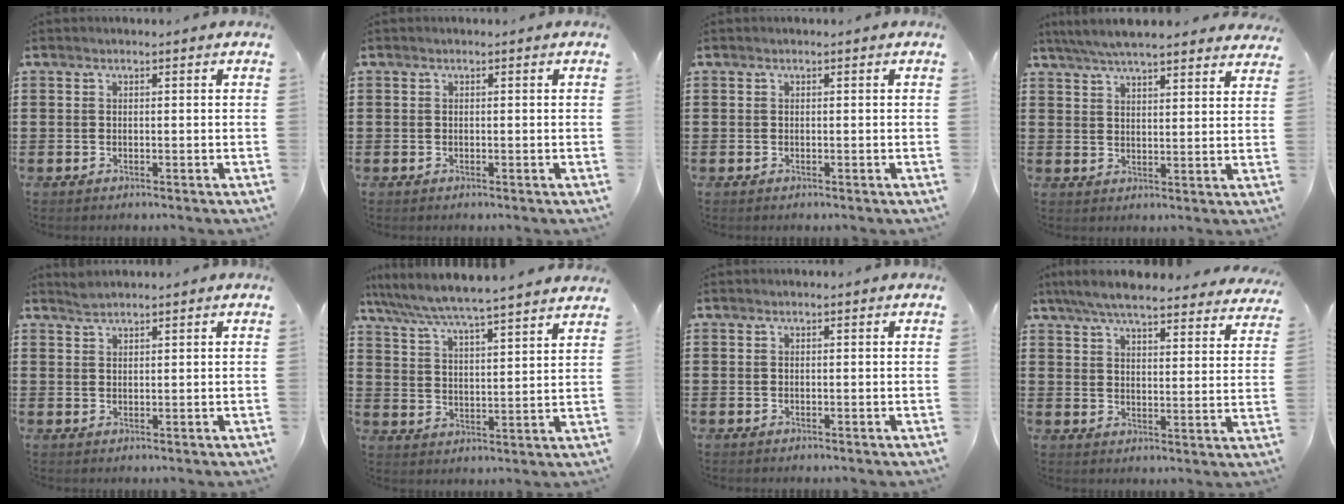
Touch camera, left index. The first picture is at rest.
{"total": 0.0}
{"total": 0.0}
{"total": 5.7, "force": [5.4, 0.8, 1.7], "torque": [-0.049, -0.015, 0.101]}
{"total": 1.4, "force": [1.4, 0.0, 0.3], "torque": [-0.008, -0.002, 0.027]}
{"total": 5.8, "force": [5.5, -0.5, 1.6], "torque": [-0.056, -0.041, 0.092]}
{"total": 0.0}
{"total": 6.6, "force": [6.2, 0.8, 2.2], "torque": [-0.067, -0.026, 0.111]}